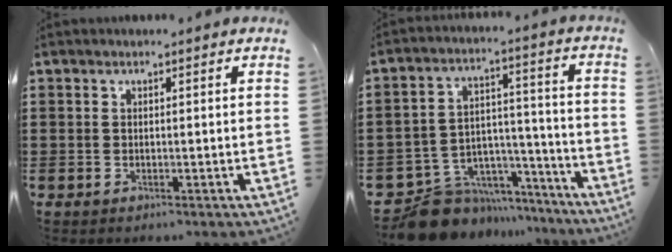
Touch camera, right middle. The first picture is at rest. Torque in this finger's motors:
{"motor_torque": [0.02, 0.02, 0.05, 0.02]}